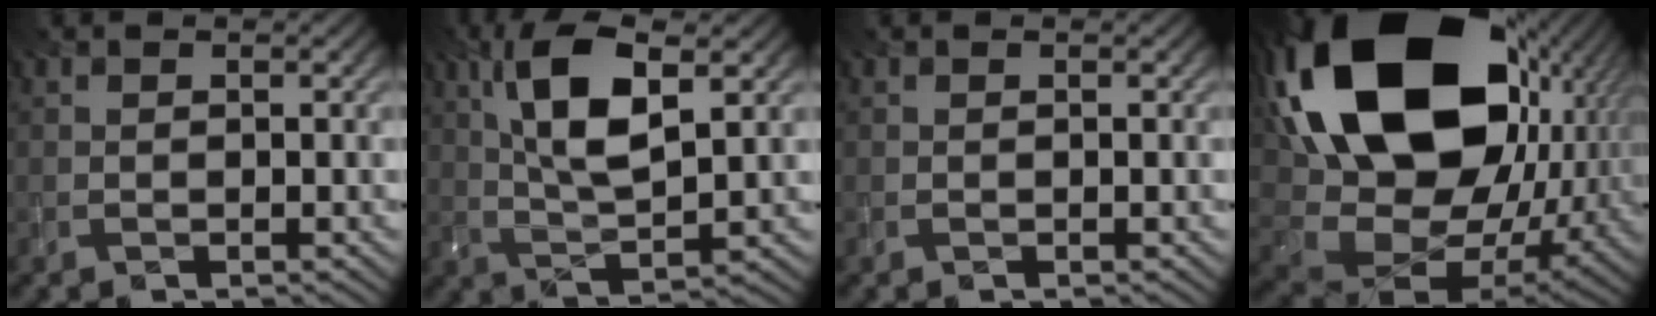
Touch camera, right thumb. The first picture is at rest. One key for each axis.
{"total": 10.0, "fx": 3.7, "fy": 3.5, "fz": 8.7, "tx": -0.183, "ty": 0.007, "tz": 0.070}
{"total": 0.0}
{"total": 22.7, "fx": 5.8, "fy": 15.4, "fz": 15.7, "tx": -0.358, "ty": -0.036, "tz": 0.138}